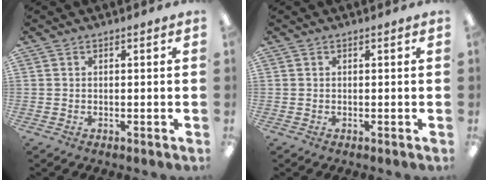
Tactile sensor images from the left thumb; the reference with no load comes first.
{"total": 0.0}